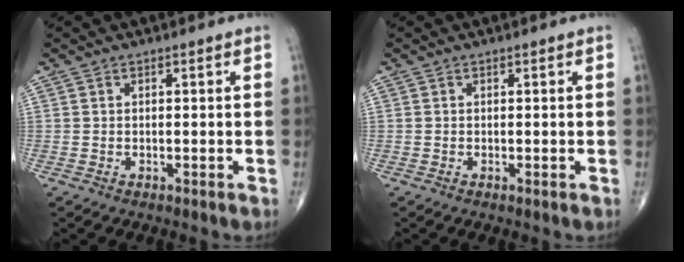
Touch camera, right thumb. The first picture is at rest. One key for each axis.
{"total": 0.0}